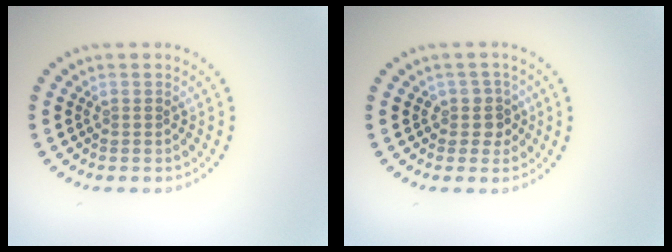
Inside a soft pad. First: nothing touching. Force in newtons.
{"total": 2.1, "press": 1.8, "slide": 1.1}